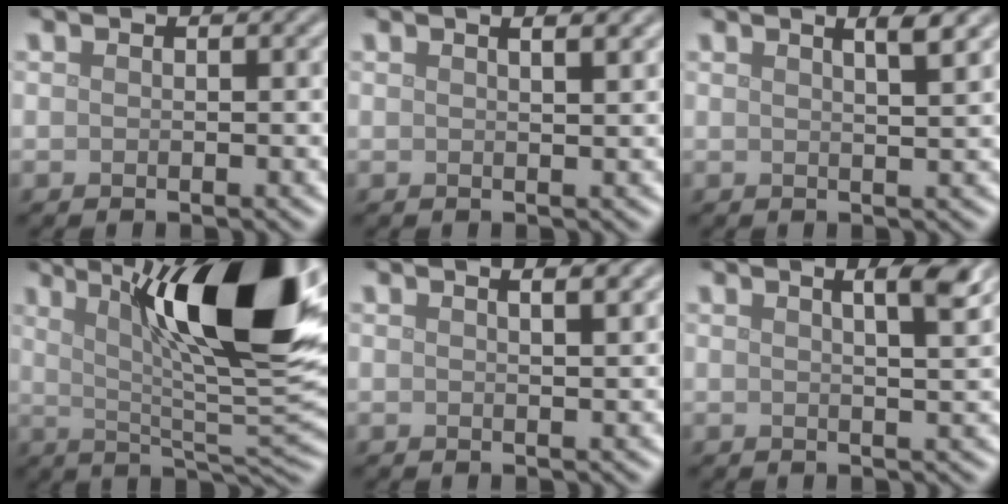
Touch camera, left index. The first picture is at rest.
{"total": 2.7, "force": [1.6, 1.0, 1.9], "torque": [-0.005, 0.011, -0.006]}
{"total": 2.8, "force": [1.7, 0.7, 2.1], "torque": [-0.012, 0.013, 0.001]}
{"total": 14.8, "force": [5.6, 3.3, 13.3], "torque": [-0.189, 0.005, 0.088]}
{"total": 3.0, "force": [1.8, 1.2, 2.2], "torque": [-0.003, 0.013, -0.006]}
{"total": 4.2, "force": [2.1, 1.1, 3.5], "torque": [-0.028, 0.017, 0.009]}